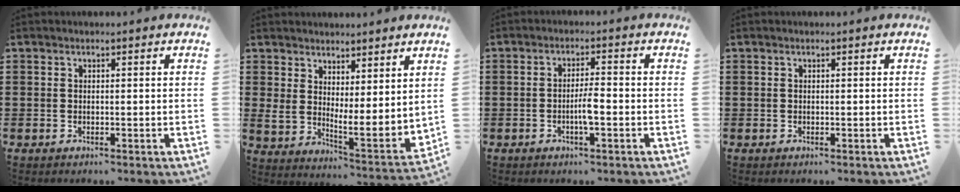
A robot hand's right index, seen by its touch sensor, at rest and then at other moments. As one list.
[{"total": 3.9, "force": [3.6, 1.0, 1.2], "torque": [-0.047, -0.036, 0.065]}, {"total": 3.5, "force": [-1.0, 0.6, 3.3], "torque": [-0.066, 0.000, -0.022]}, {"total": 0.0}]